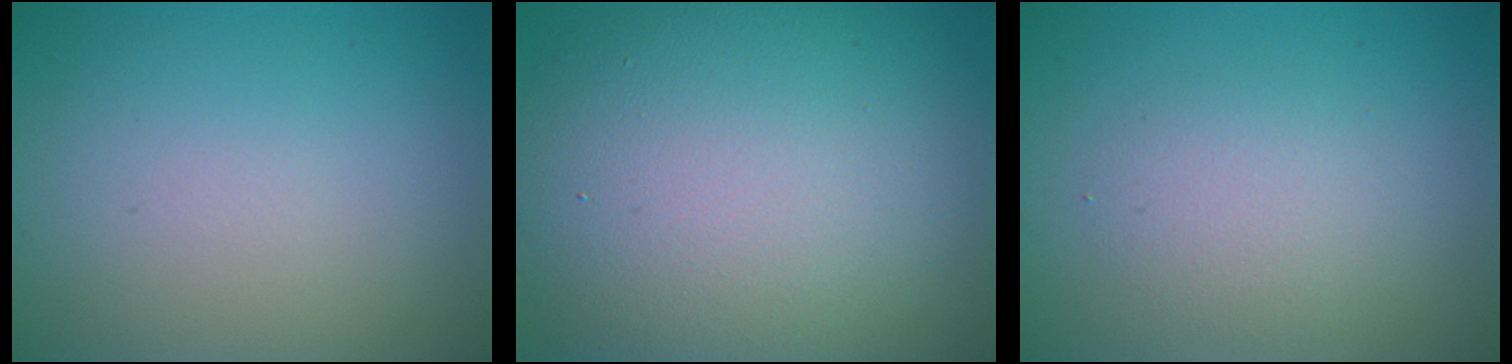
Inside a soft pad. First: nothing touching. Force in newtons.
{"total": 15.3, "press": 15.3, "slide": 1.0}
{"total": 2.5, "press": 2.5, "slide": 0.2}